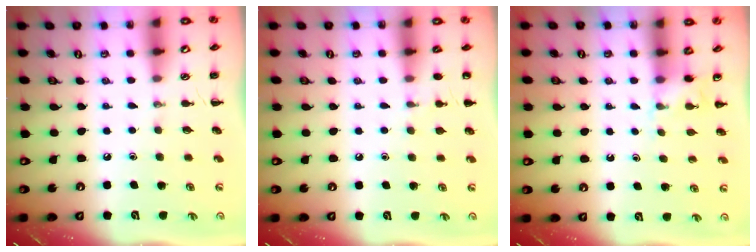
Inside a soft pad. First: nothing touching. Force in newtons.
{"total": 5.4, "press": 5.2, "slide": 1.6}
{"total": 4.7, "press": 4.5, "slide": 1.4}